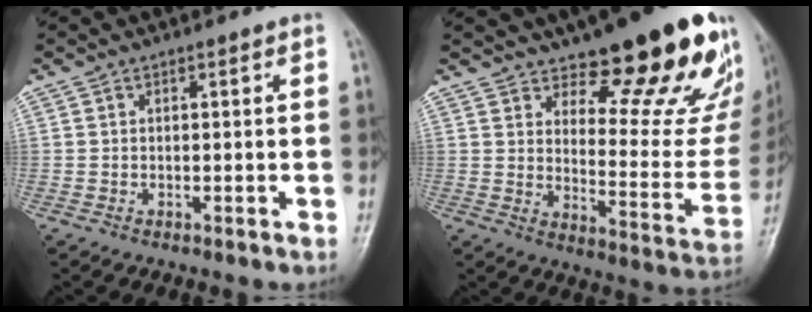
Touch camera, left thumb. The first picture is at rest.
{"total": 22.1, "force": [15.0, 6.6, 14.8], "torque": [-0.151, -0.112, 0.207]}